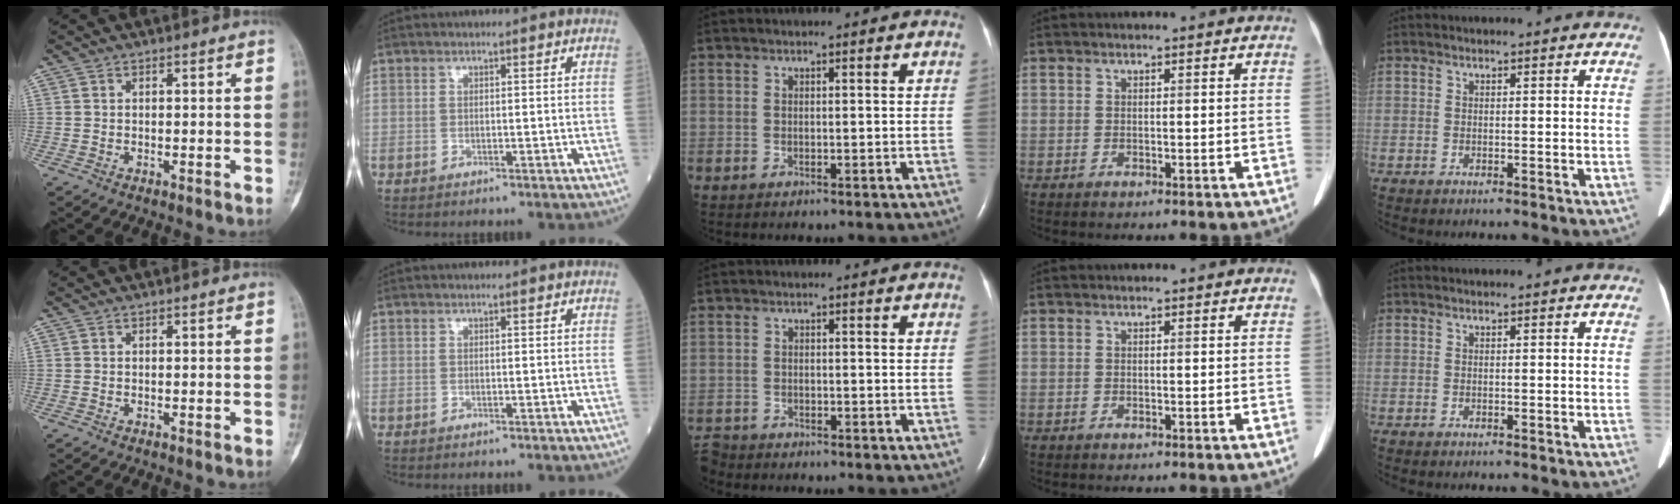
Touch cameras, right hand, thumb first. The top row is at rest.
{"middle": {"total": 2.3, "force": [-2.2, 0.5, -0.2], "torque": [0.006, -0.009, -0.041]}}